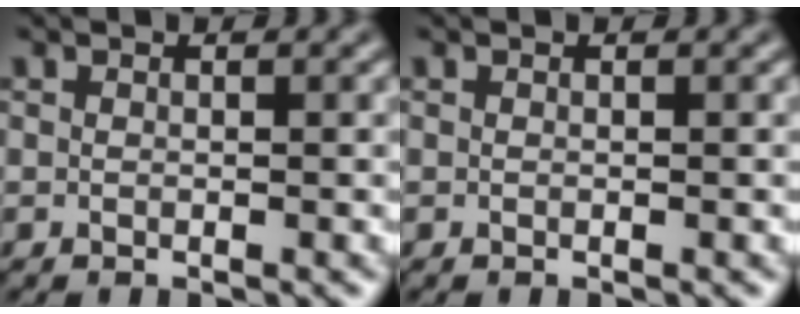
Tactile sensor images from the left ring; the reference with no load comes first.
{"total": 0.0}